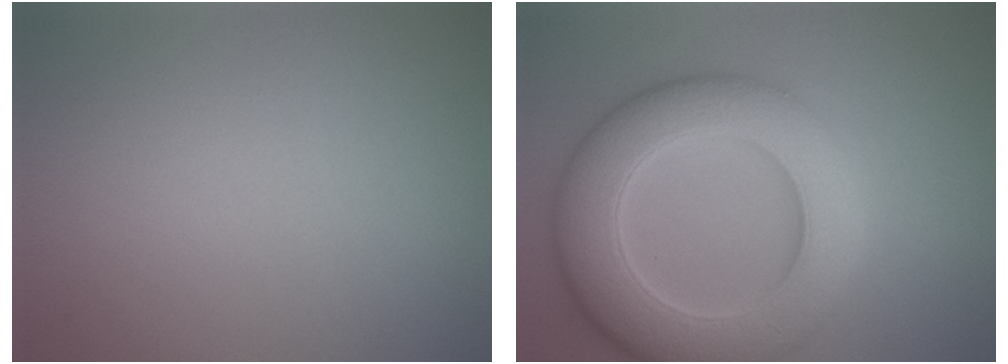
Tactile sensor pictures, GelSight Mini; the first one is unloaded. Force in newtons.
{"total": 9.9, "press": 9.9, "slide": 0.3}